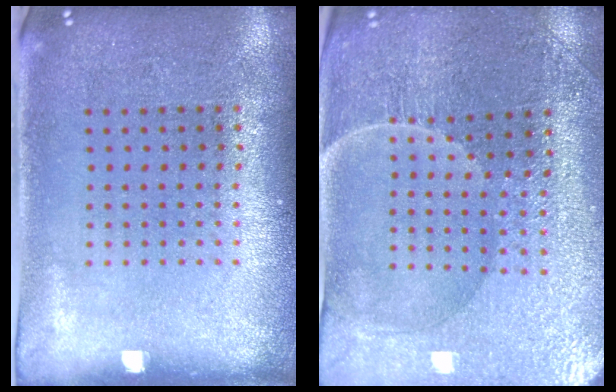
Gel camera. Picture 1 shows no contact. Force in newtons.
{"total": 3.6, "press": 3.6, "slide": 0.2}